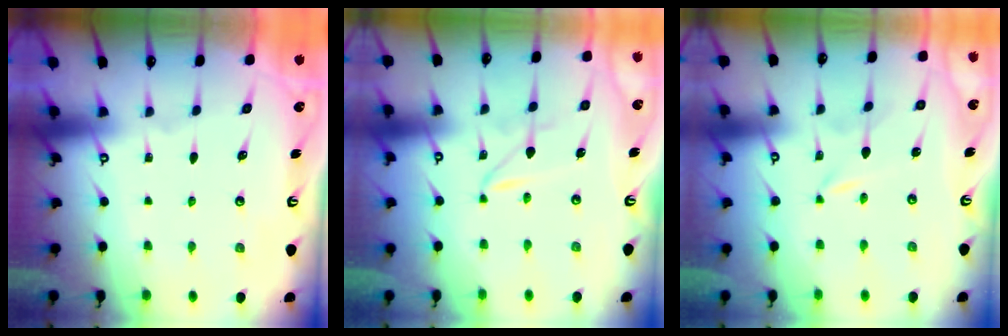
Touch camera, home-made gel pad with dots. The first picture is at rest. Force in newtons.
{"total": 1.5, "press": 1.5, "slide": 0.2}
{"total": 0.0}